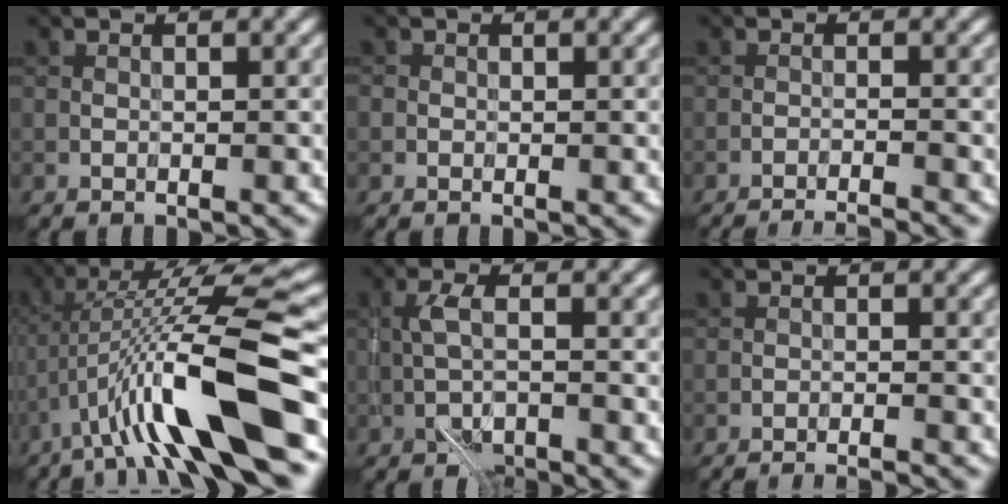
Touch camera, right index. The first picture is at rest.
{"total": 0.6, "force": [-0.1, 0.5, 0.0], "torque": [0.005, -0.004, -0.003]}
{"total": 4.3, "force": [-3.9, 0.5, 1.6], "torque": [-0.019, -0.001, -0.058]}
{"total": 11.6, "force": [-3.5, 2.1, 10.8], "torque": [-0.186, 0.022, -0.060]}
{"total": 2.9, "force": [-1.2, 1.0, 2.4], "torque": [-0.058, 0.000, -0.026]}
{"total": 3.1, "force": [-2.8, 0.4, 1.2], "torque": [-0.012, 0.003, -0.042]}